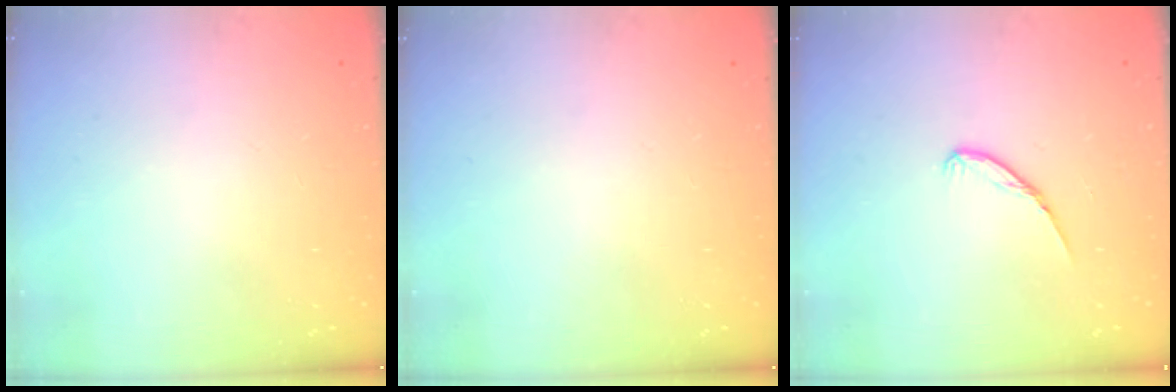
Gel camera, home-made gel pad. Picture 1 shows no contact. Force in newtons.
{"total": 0.0}
{"total": 4.5, "press": 4.4, "slide": 0.5}